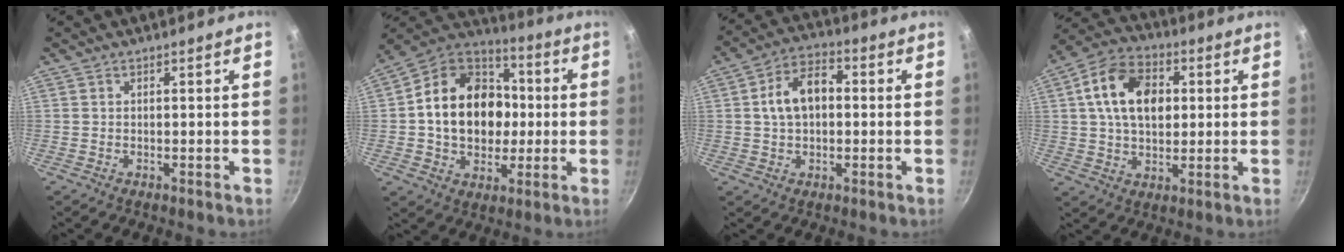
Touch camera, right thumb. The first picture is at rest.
{"total": 20.7, "force": [0.4, 16.0, 13.0], "torque": [-0.187, 0.033, 0.001]}
{"total": 9.8, "force": [0.7, 6.3, 7.4], "torque": [-0.107, 0.027, 0.003]}
{"total": 14.6, "force": [2.9, 9.9, 10.4], "torque": [-0.157, 0.012, 0.035]}